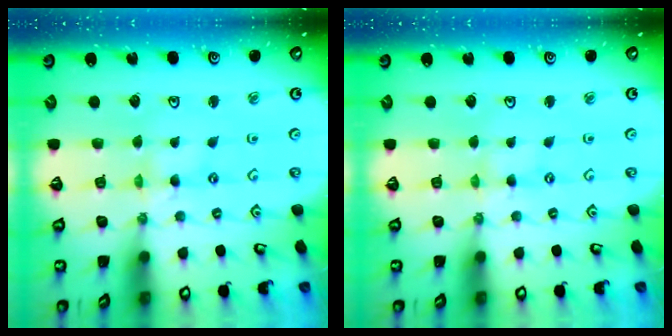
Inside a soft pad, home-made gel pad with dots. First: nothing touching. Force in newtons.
{"total": 0.9, "press": 0.9, "slide": 0.3}